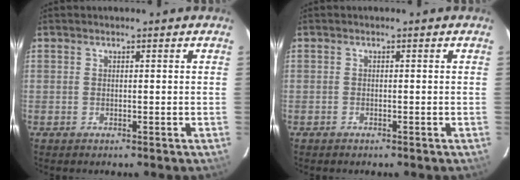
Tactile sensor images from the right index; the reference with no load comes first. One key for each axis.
{"total": 0.7, "fx": -0.6, "fy": 0.4, "fz": 0.0, "tx": -0.002, "ty": 0.003, "tz": -0.011}